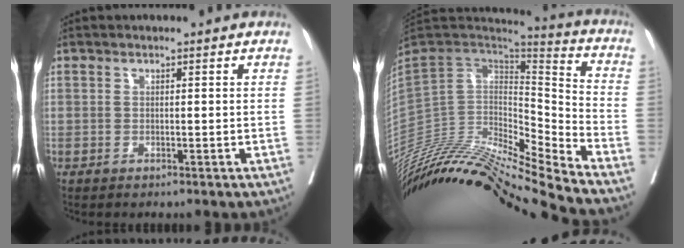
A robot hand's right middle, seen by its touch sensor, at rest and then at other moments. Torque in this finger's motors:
{"motor_torque": [-0.92, -1.22, -0.02, 0.07]}